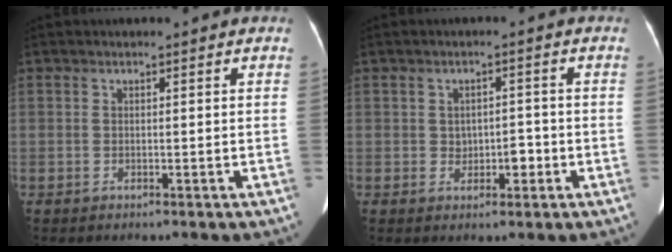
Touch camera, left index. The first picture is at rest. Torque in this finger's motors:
{"motor_torque": [-0.06, 0.01, 0.02, 0.00]}